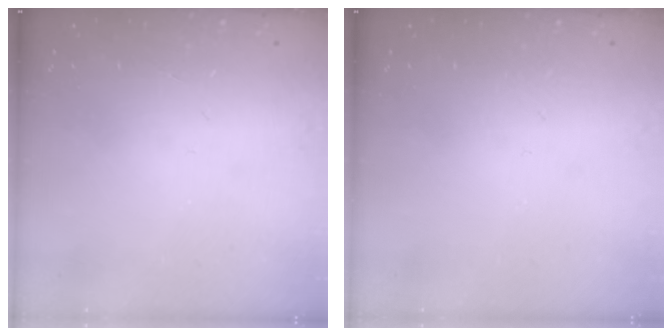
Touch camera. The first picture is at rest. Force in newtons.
{"total": 0.0}